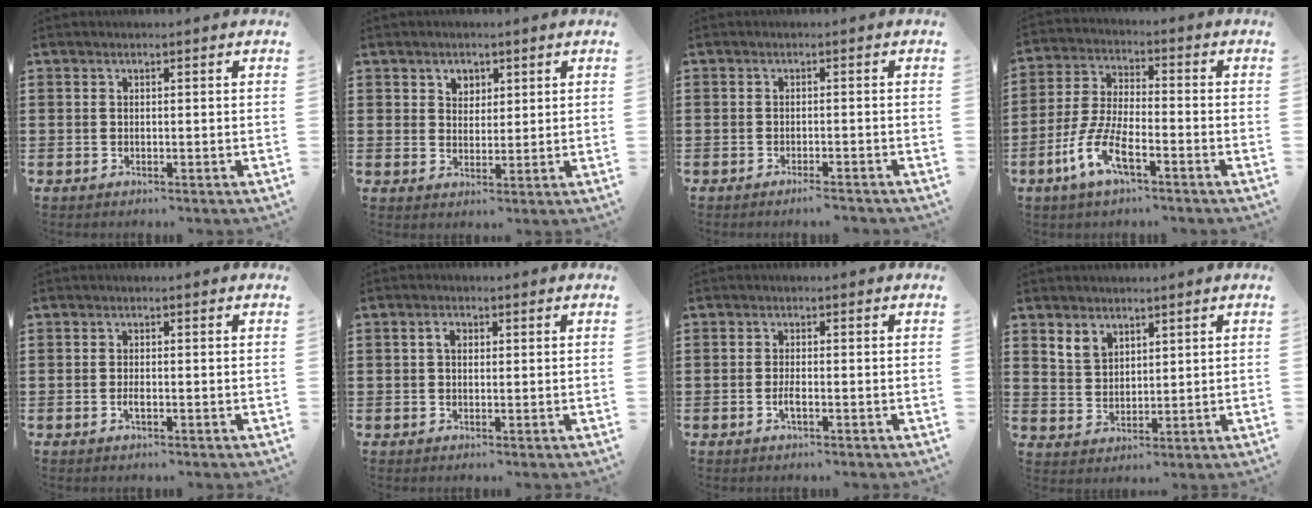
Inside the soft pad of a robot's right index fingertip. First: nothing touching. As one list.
[{"total": 2.7, "force": [1.6, 2.2, 0.4], "torque": [-0.018, 0.010, 0.029]}, {"total": 1.6, "force": [-1.4, 0.0, 0.8], "torque": [-0.014, 0.000, -0.027]}, {"total": 8.3, "force": [-4.6, 2.4, 6.4], "torque": [-0.159, -0.012, -0.092]}, {"total": 1.3, "force": [-0.5, 0.2, 1.3], "torque": [-0.025, -0.006, -0.006]}, {"total": 2.0, "force": [0.3, 1.3, 1.5], "torque": [-0.031, 0.010, 0.004]}, {"total": 2.0, "force": [-0.7, 0.2, 1.8], "torque": [-0.034, -0.002, -0.011]}, {"total": 3.5, "force": [2.4, 2.4, 0.9], "torque": [-0.028, 0.010, 0.047]}]